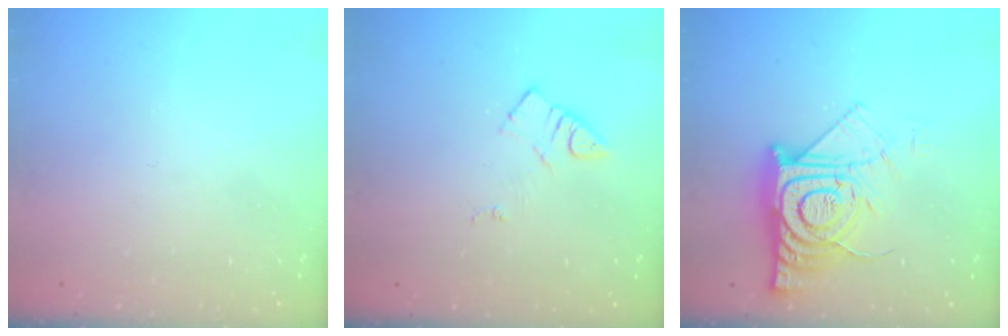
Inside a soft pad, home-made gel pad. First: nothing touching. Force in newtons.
{"total": 4.5, "press": 4.4, "slide": 0.7}
{"total": 15.1, "press": 15.0, "slide": 1.2}